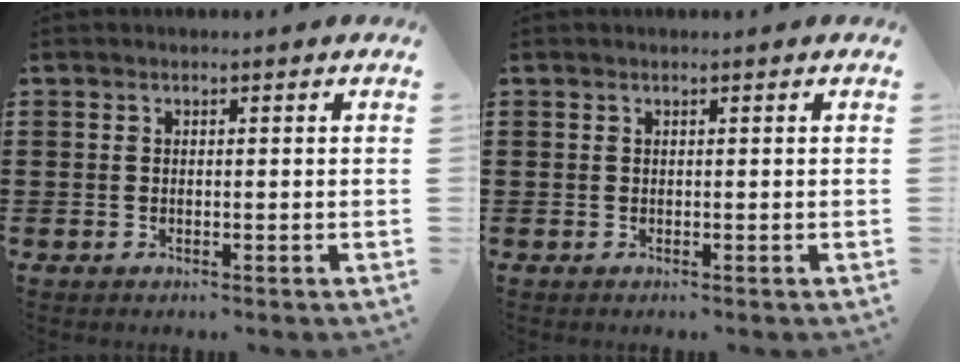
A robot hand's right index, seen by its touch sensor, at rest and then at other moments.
{"total": 0.0}